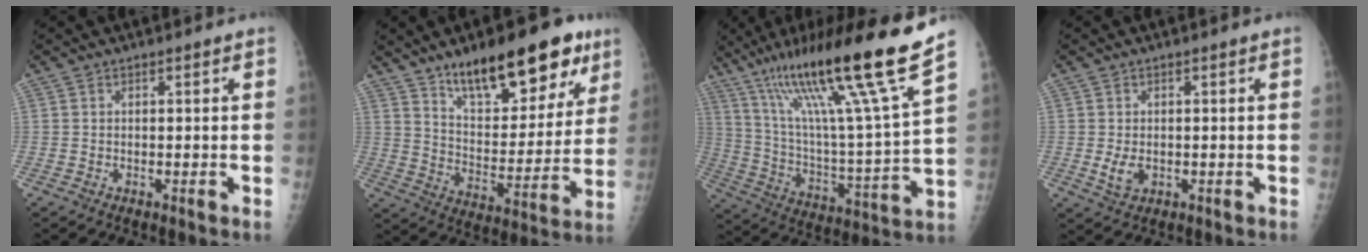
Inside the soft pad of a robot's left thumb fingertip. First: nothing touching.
{"total": 22.1, "force": [13.8, 8.8, 14.9], "torque": [-0.166, -0.055, 0.217]}
{"total": 26.0, "force": [17.4, 0.9, 19.3], "torque": [-0.307, -0.063, 0.302]}
{"total": 3.5, "force": [-0.5, 2.4, 2.6], "torque": [-0.045, -0.005, -0.003]}